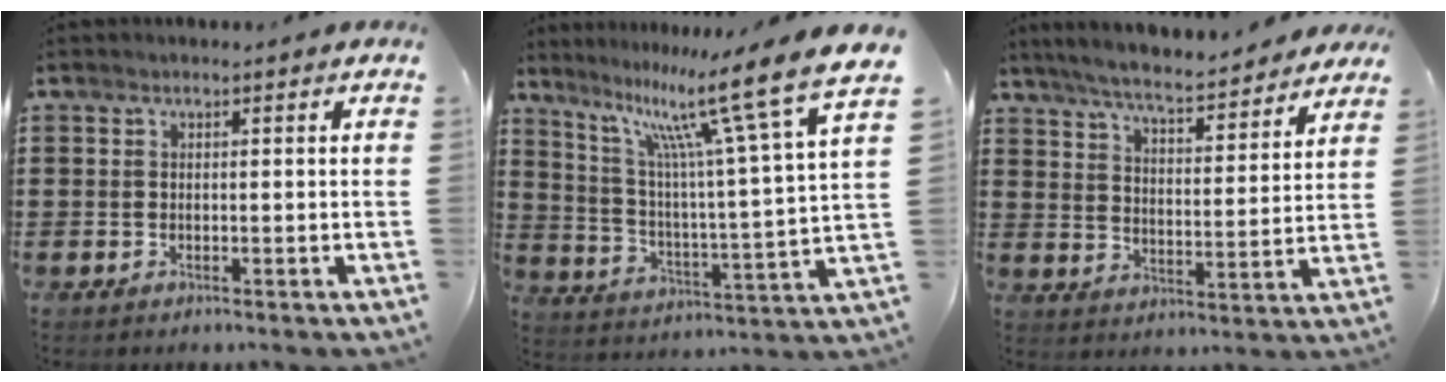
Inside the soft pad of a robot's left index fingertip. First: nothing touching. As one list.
[{"total": 14.0, "force": [10.0, 0.8, 9.7], "torque": [-0.188, -0.070, 0.154]}, {"total": 6.2, "force": [5.8, 0.1, 2.2], "torque": [-0.069, -0.039, 0.097]}]